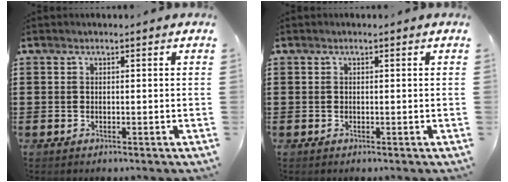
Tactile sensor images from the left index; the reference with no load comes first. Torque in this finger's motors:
{"motor_torque": [-0.03, 0.02, -0.03, -0.01]}